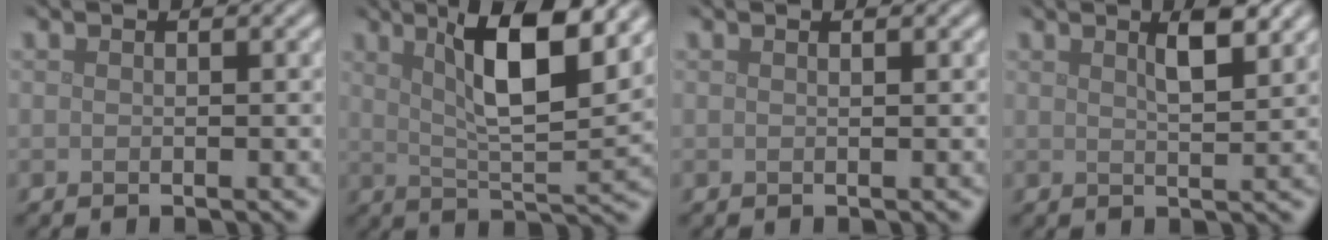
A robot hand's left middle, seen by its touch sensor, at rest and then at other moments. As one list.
[{"total": 9.2, "force": [4.1, 2.3, 8.0], "torque": [-0.123, 0.004, 0.069]}, {"total": 0.0}, {"total": 3.1, "force": [1.7, 0.7, 2.5], "torque": [-0.035, 0.003, 0.028]}]